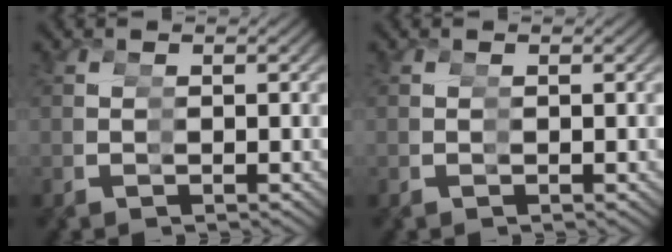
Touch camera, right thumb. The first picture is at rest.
{"total": 0.0}